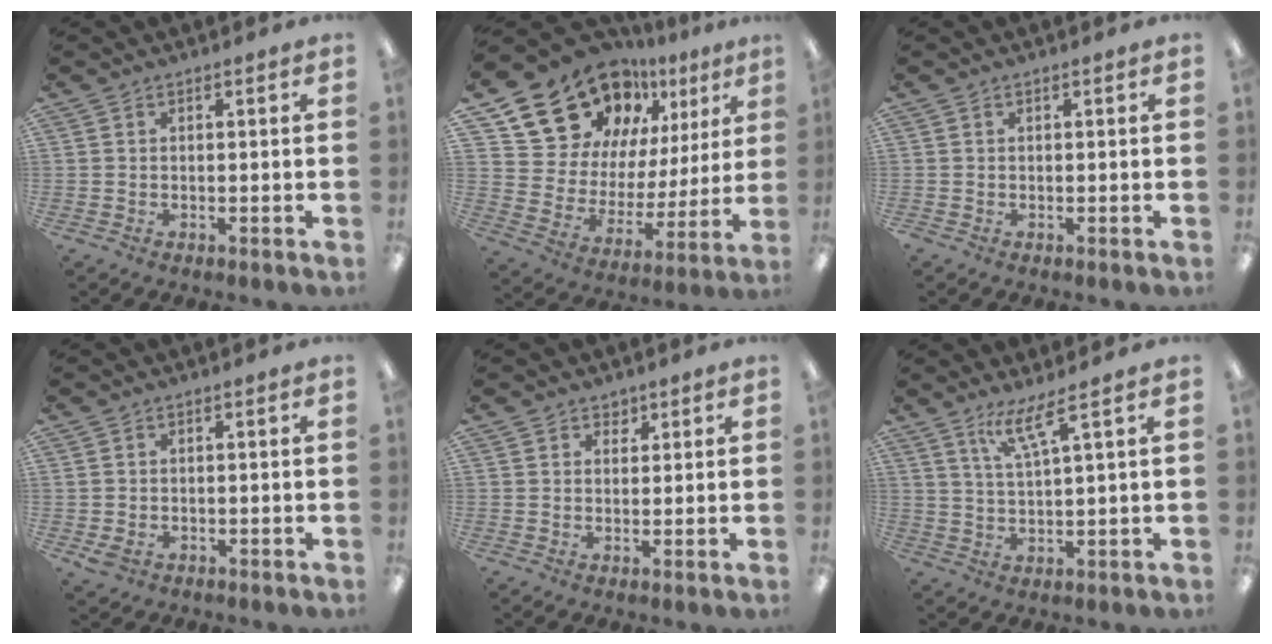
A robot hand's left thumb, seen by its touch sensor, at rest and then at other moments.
{"total": 20.4, "force": [15.2, 11.8, 7.0], "torque": [-0.124, -0.104, 0.281]}
{"total": 0.0}
{"total": 2.5, "force": [-0.4, 2.0, 1.5], "torque": [-0.033, 0.001, -0.010]}
{"total": 2.3, "force": [1.6, 1.7, 0.0], "torque": [0.012, -0.005, 0.028]}
{"total": 6.7, "force": [4.4, 0.6, 4.9], "torque": [-0.102, -0.012, 0.075]}